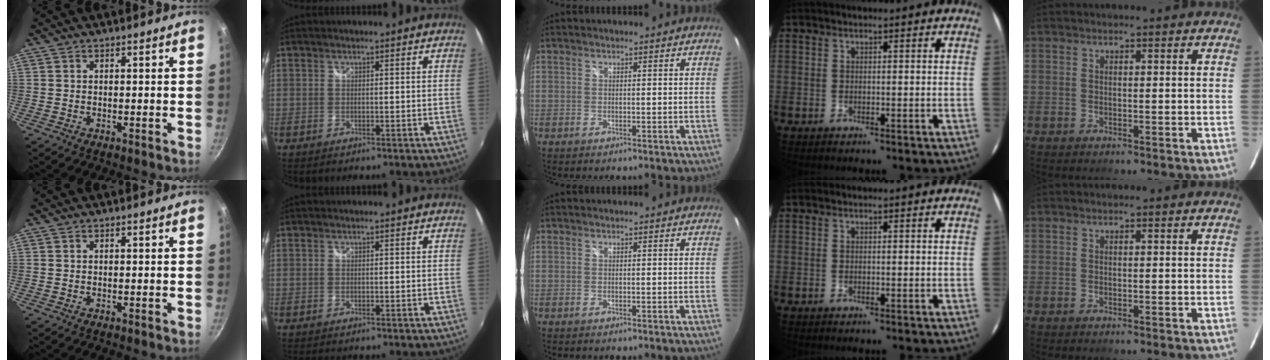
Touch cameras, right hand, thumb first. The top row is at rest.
{}